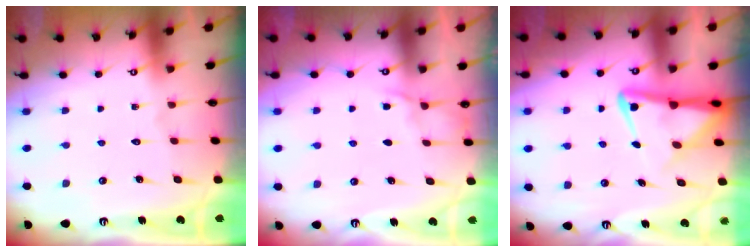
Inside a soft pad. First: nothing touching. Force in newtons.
{"total": 3.6, "press": 3.5, "slide": 0.5}
{"total": 6.8, "press": 6.7, "slide": 0.8}